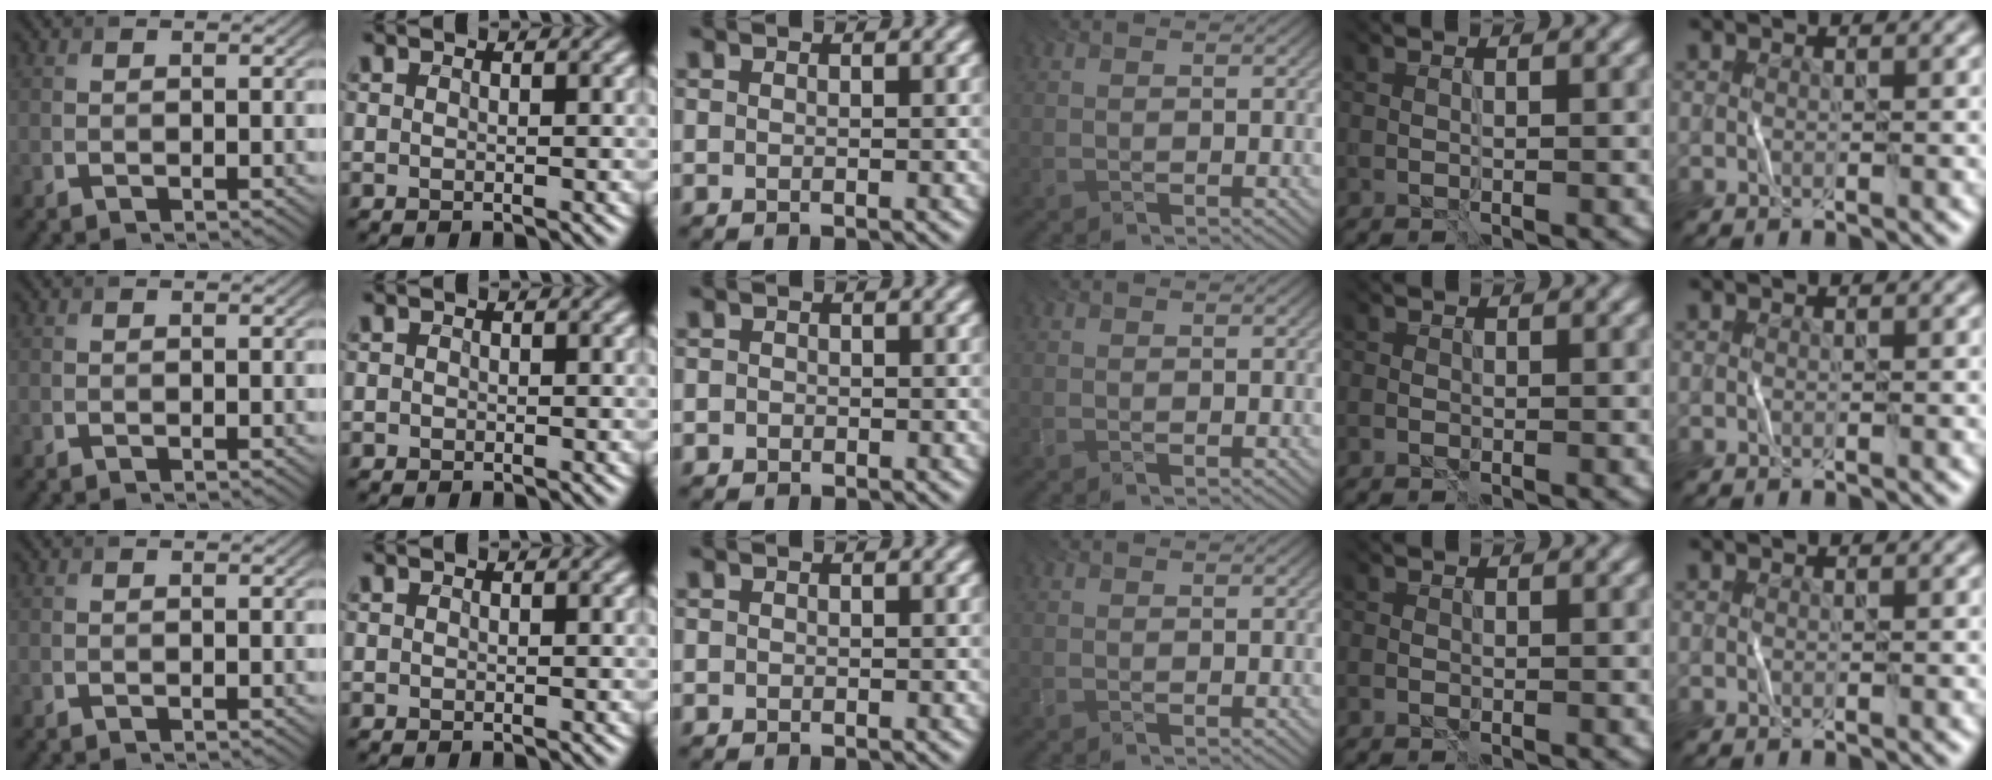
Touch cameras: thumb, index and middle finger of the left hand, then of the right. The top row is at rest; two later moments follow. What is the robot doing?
{"motion": "fold", "object": "bandana"}